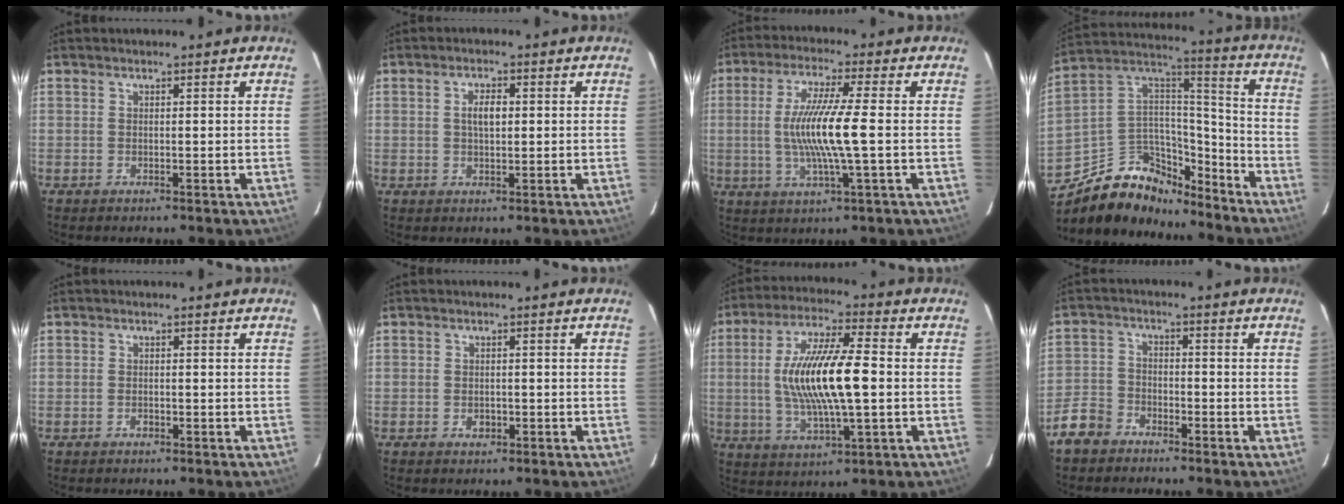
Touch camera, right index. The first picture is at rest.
{"total": 3.1, "force": [0.5, 1.4, 2.8], "torque": [-0.050, 0.006, 0.010]}
{"total": 11.2, "force": [-0.8, 0.0, 11.2], "torque": [-0.214, -0.008, -0.013]}
{"total": 19.4, "force": [-13.4, 11.3, 8.4], "torque": [-0.182, 0.063, -0.210]}
{"total": 0.8, "force": [-0.5, 0.5, 0.3], "torque": [-0.005, 0.002, -0.008]}
{"total": 1.6, "force": [-0.6, 1.3, 0.7], "torque": [-0.011, 0.003, -0.005]}
{"total": 15.9, "force": [-0.1, 3.9, 15.4], "torque": [-0.295, 0.003, 0.000]}
{"total": 6.1, "force": [-4.5, 3.8, 1.6], "torque": [-0.047, 0.014, -0.089]}